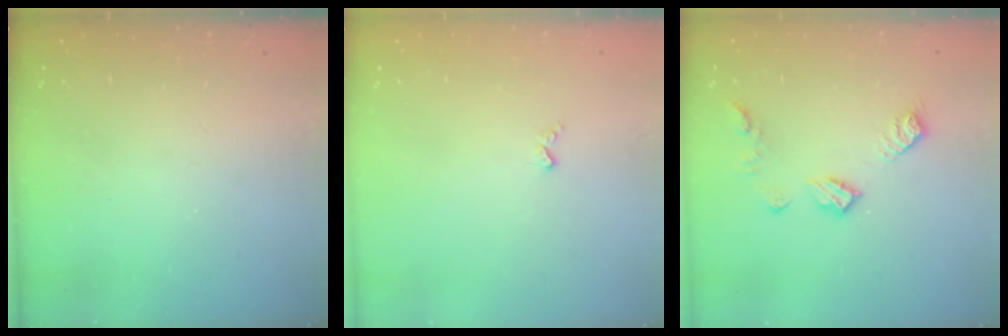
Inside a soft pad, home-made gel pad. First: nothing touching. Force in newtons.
{"total": 3.0, "press": 2.9, "slide": 0.5}
{"total": 9.7, "press": 9.7, "slide": 0.2}